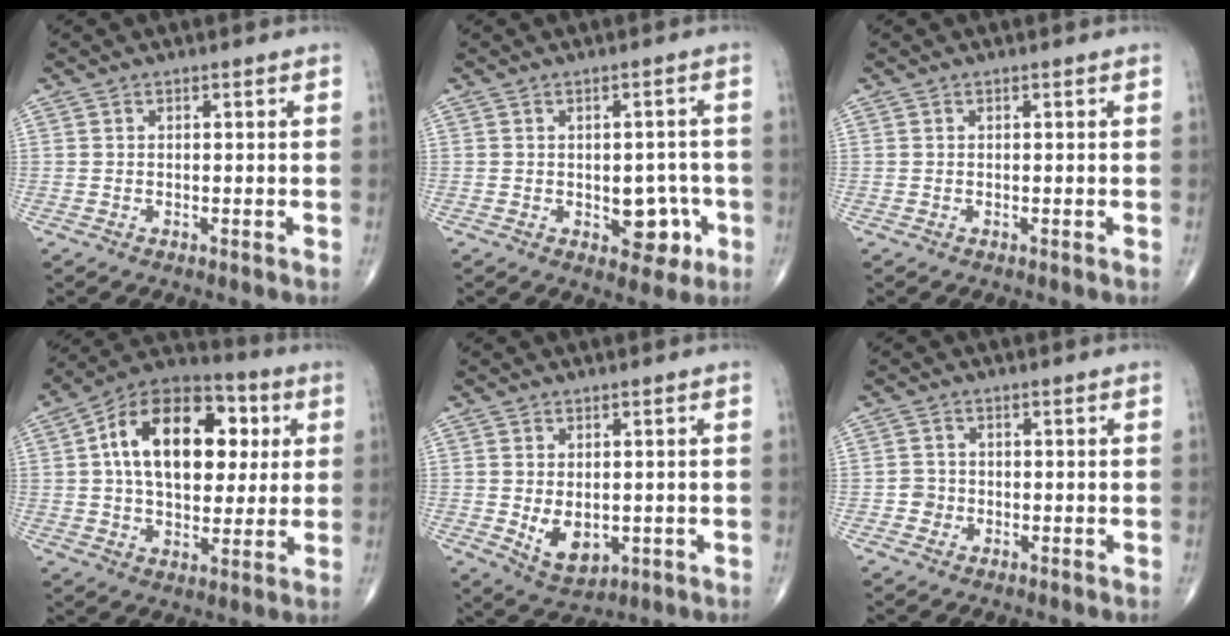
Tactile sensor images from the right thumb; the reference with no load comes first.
{"total": 6.5, "force": [-1.8, 4.2, 4.7], "torque": [-0.018, 0.012, -0.017]}
{"total": 0.0}
{"total": 21.5, "force": [4.6, 13.1, 16.5], "torque": [-0.233, 0.015, 0.067]}
{"total": 6.4, "force": [-0.7, 4.1, 4.8], "torque": [-0.062, -0.014, 0.005]}
{"total": 2.0, "force": [-0.5, 1.9, 0.4], "torque": [0.005, 0.008, -0.013]}